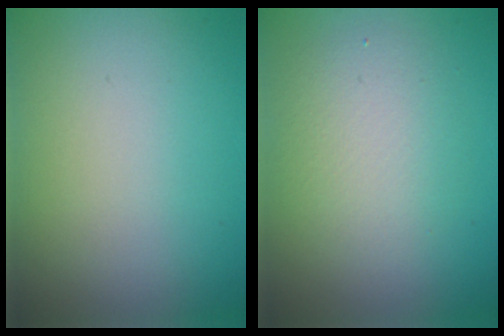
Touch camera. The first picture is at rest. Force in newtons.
{"total": 3.6, "press": 3.6, "slide": 0.4}